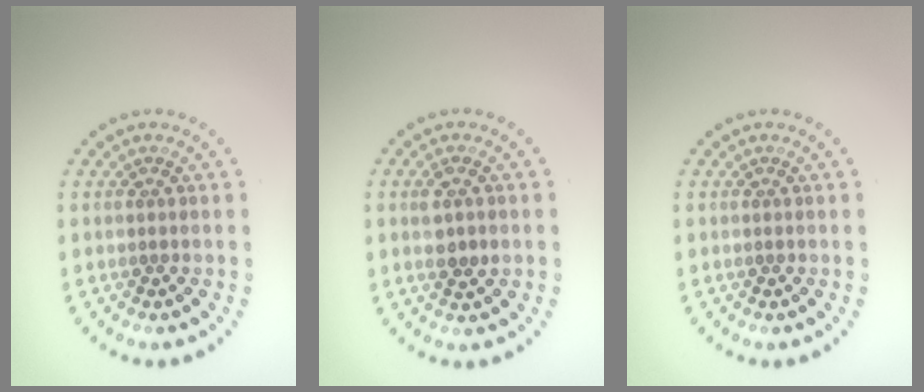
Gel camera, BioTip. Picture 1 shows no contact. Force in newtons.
{"total": 1.9, "press": 1.9, "slide": 0.5}
{"total": 0.0}